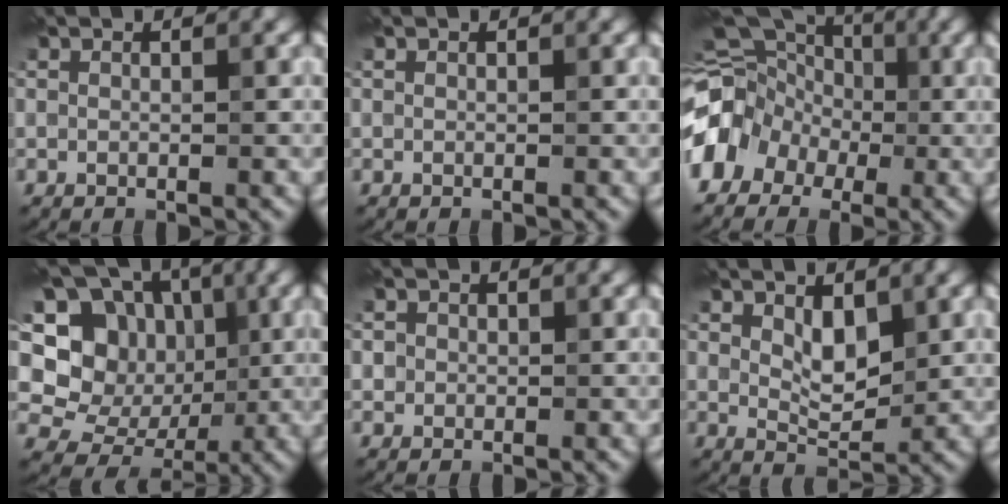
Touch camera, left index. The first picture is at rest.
{"total": 0.0}
{"total": 9.1, "force": [-2.6, 7.3, 4.7], "torque": [-0.074, 0.001, -0.049]}
{"total": 12.8, "force": [2.9, 10.8, 6.2], "torque": [-0.142, 0.034, 0.044]}
{"total": 1.5, "force": [0.6, 1.3, 0.4], "torque": [0.000, 0.007, 0.003]}
{"total": 2.8, "force": [1.1, 1.4, 2.1], "torque": [-0.040, -0.002, 0.027]}